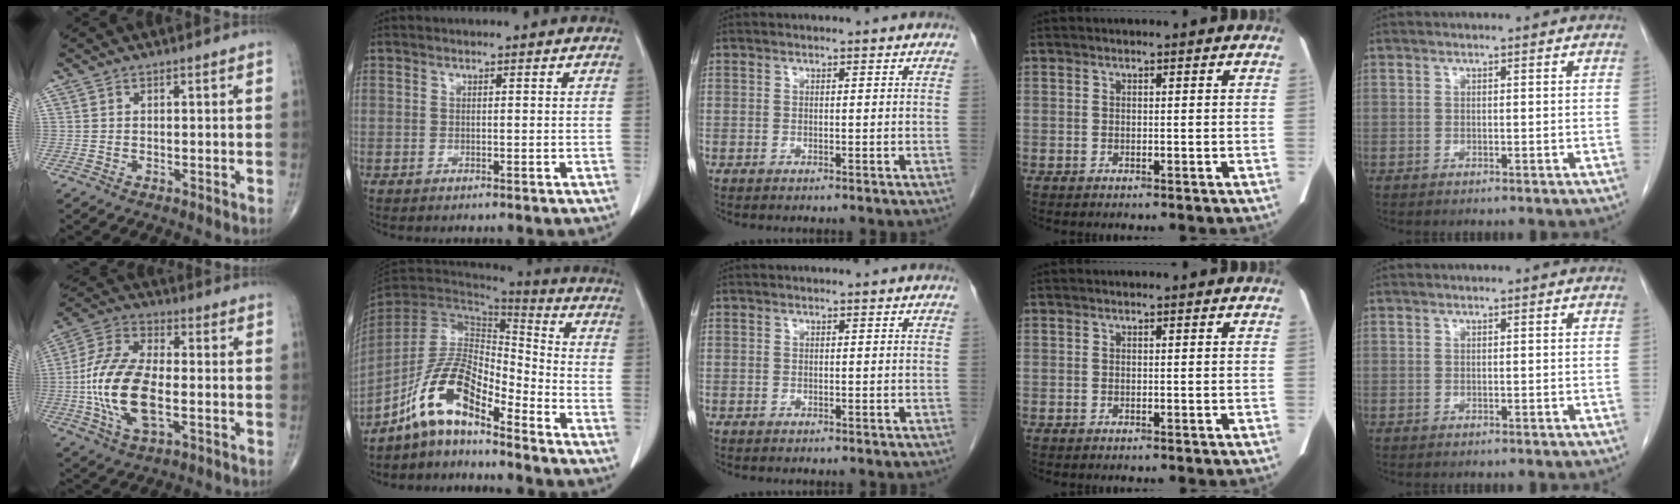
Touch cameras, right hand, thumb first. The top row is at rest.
{"thumb": {"total": 16.7, "force": [-2.5, 8.1, 14.4], "torque": [-0.300, 0.015, -0.047]}, "index": {"total": 10.9, "force": [-7.6, 3.3, 7.1], "torque": [-0.154, 0.029, -0.145]}}